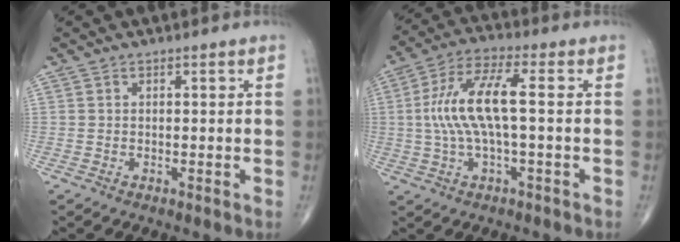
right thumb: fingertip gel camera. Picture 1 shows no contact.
{"total": 11.9, "force": [0.4, 3.5, 11.4], "torque": [-0.249, 0.029, 0.004]}